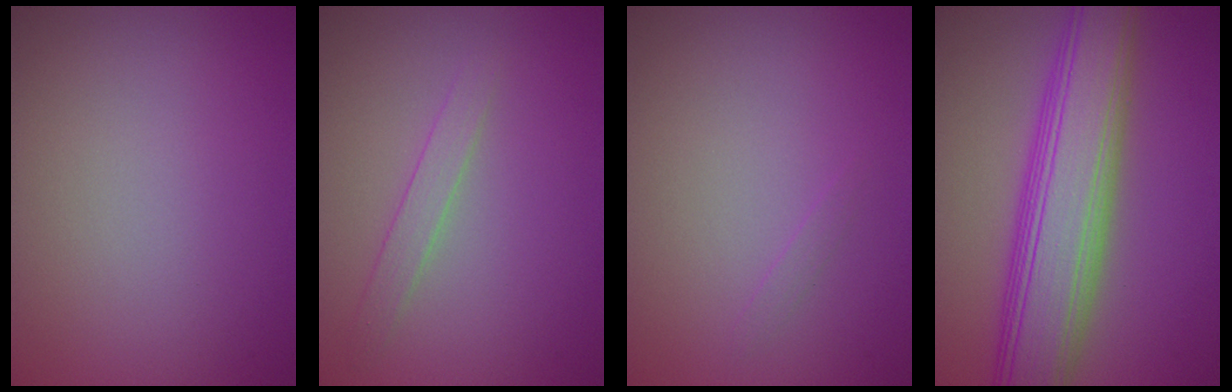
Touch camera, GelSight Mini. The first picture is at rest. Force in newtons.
{"total": 1.5, "press": 1.5, "slide": 0.1}
{"total": 0.5, "press": 0.5, "slide": 0.0}
{"total": 9.1, "press": 9.1, "slide": 0.2}